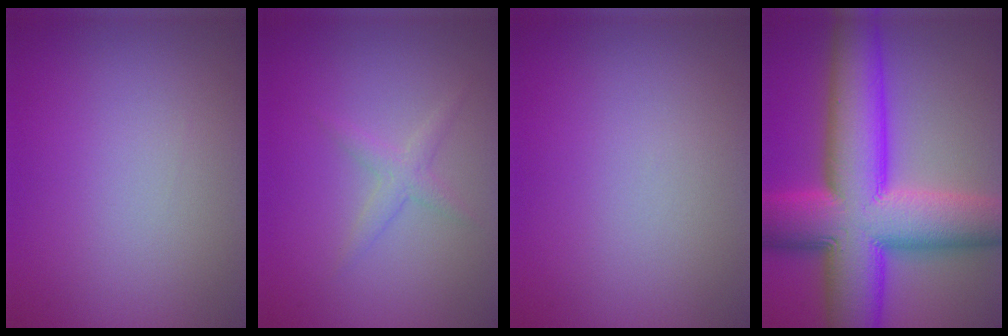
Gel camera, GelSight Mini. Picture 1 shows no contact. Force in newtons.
{"total": 1.5, "press": 1.5, "slide": 0.1}
{"total": 0.0}
{"total": 15.4, "press": 15.4, "slide": 0.3}